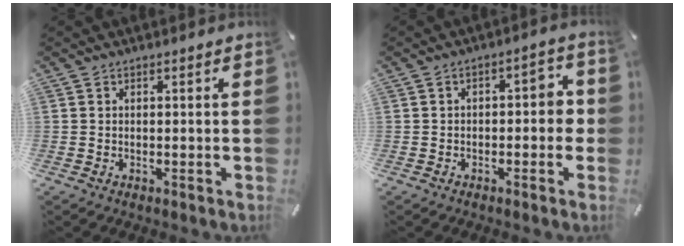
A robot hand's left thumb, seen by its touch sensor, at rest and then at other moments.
{"total": 4.6, "force": [-1.3, 2.6, 3.6], "torque": [-0.047, 0.014, -0.031]}